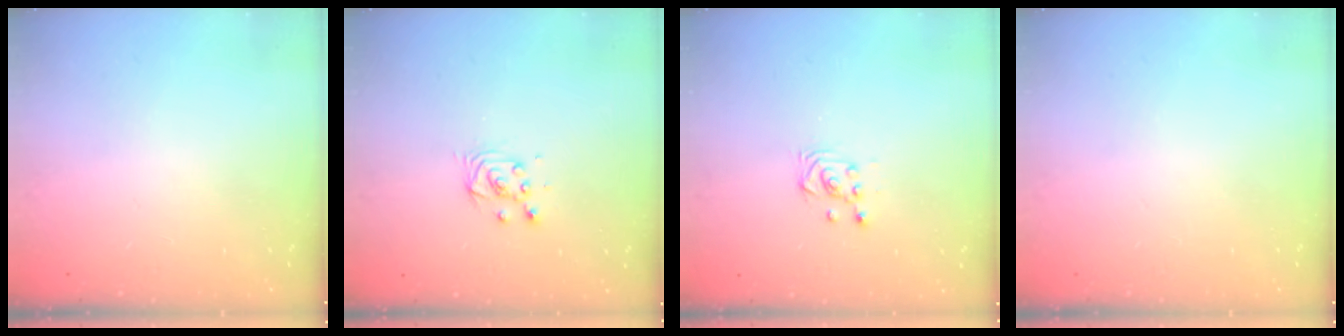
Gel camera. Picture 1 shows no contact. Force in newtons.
{"total": 4.2, "press": 4.2, "slide": 0.5}
{"total": 3.5, "press": 3.4, "slide": 0.8}
{"total": 0.0}